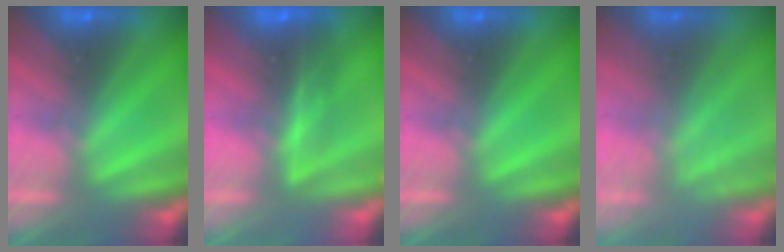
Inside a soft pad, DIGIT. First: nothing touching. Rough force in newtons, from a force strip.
{"total": 1.8}
{"total": 0.0}
{"total": 2.3}